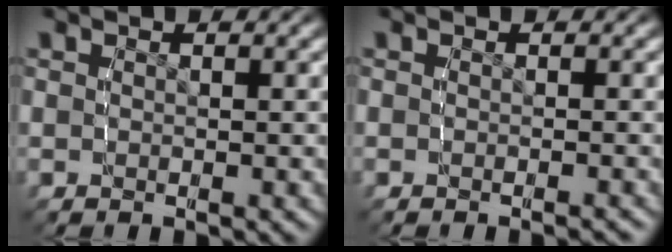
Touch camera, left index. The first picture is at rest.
{"total": 1.0, "force": [-0.9, 0.1, 0.4], "torque": [-0.004, 0.004, -0.017]}